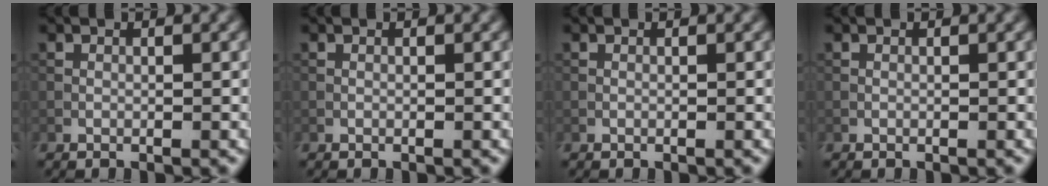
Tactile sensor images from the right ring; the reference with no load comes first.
{"total": 0.0}
{"total": 0.0}
{"total": 0.0}